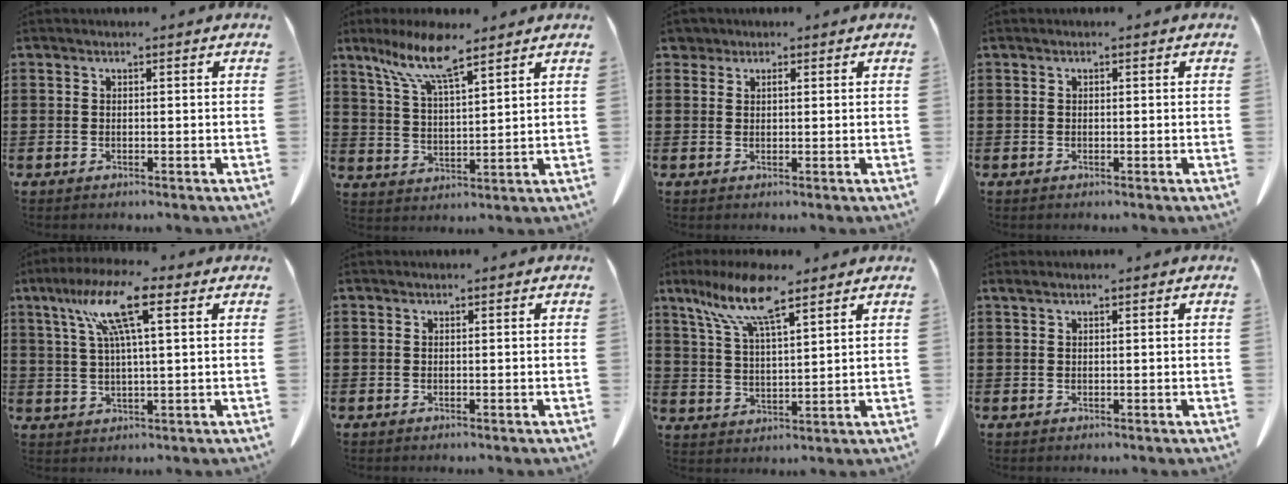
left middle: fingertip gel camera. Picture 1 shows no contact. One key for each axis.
{"total": 9.7, "fx": 7.1, "fy": 1.8, "fz": 6.4, "tx": -0.141, "ty": -0.014, "tz": 0.128}
{"total": 1.7, "fx": 1.1, "fy": 1.1, "fz": 0.6, "tx": -0.018, "ty": 0.007, "tz": 0.021}
{"total": 0.0}
{"total": 11.2, "fx": 4.9, "fy": 2.1, "fz": 9.9, "tx": -0.213, "ty": 0.006, "tz": 0.078}
{"total": 0.0}
{"total": 10.8, "fx": 7.3, "fy": 2.4, "fz": 7.5, "tx": -0.170, "ty": -0.012, "tz": 0.129}
{"total": 0.6, "fx": 0.4, "fy": 0.1, "fz": 0.4, "tx": -0.010, "ty": 0.001, "tz": 0.008}